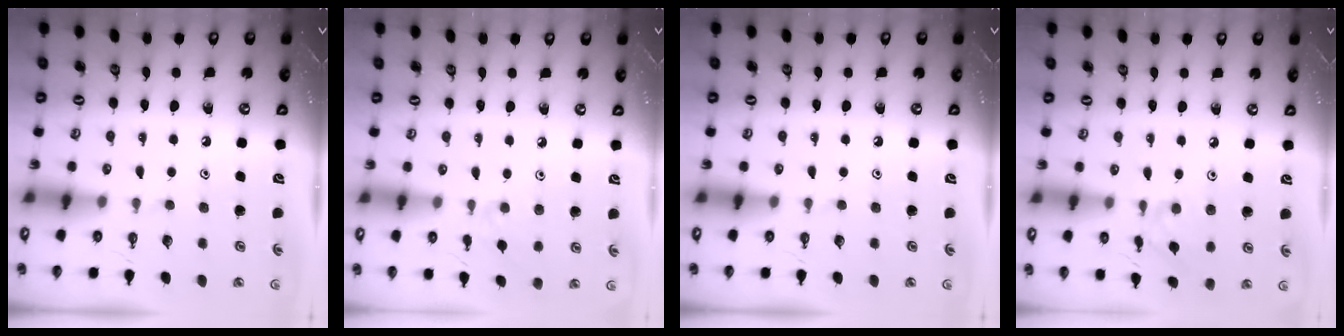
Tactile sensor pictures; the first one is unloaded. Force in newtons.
{"total": 1.5, "press": 1.4, "slide": 0.4}
{"total": 0.0}
{"total": 4.1, "press": 4.1, "slide": 0.4}